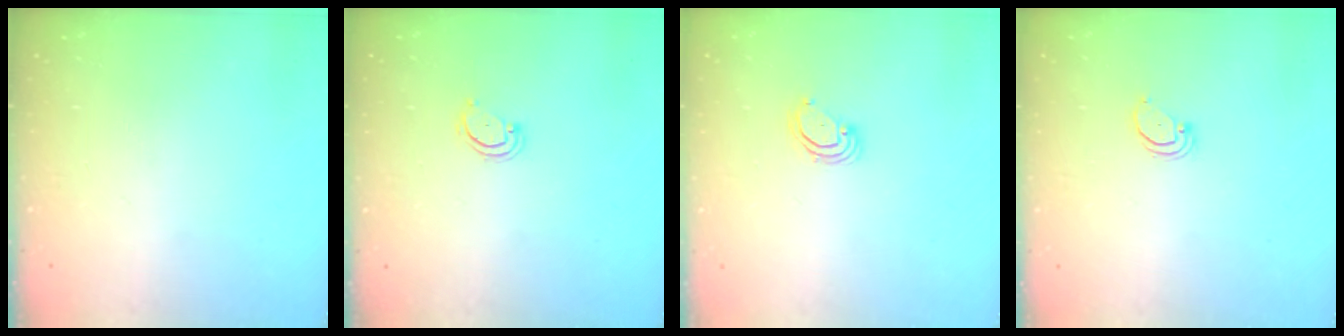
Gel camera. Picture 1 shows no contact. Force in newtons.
{"total": 2.6, "press": 2.6, "slide": 0.3}
{"total": 3.0, "press": 2.9, "slide": 0.3}
{"total": 2.1, "press": 2.1, "slide": 0.2}